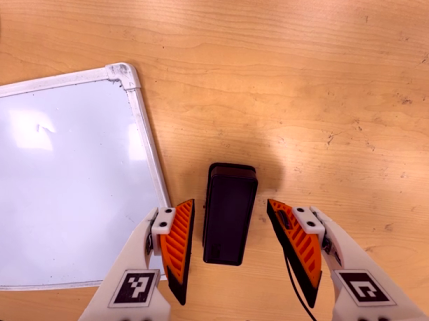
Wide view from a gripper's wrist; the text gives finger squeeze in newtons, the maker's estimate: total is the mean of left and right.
{"total": 0.0}